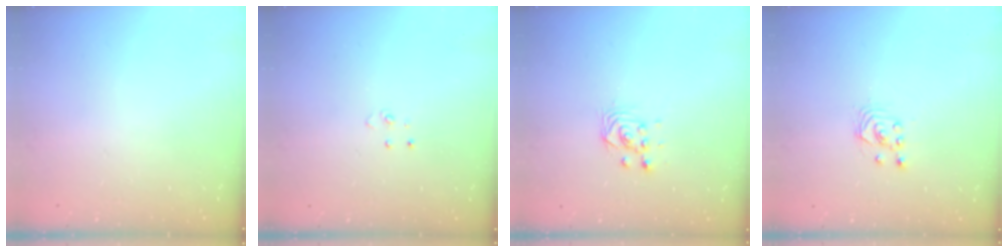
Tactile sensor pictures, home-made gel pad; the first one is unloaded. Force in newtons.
{"total": 3.8, "press": 3.8, "slide": 0.3}
{"total": 3.0, "press": 3.0, "slide": 0.1}
{"total": 1.7, "press": 1.7, "slide": 0.2}